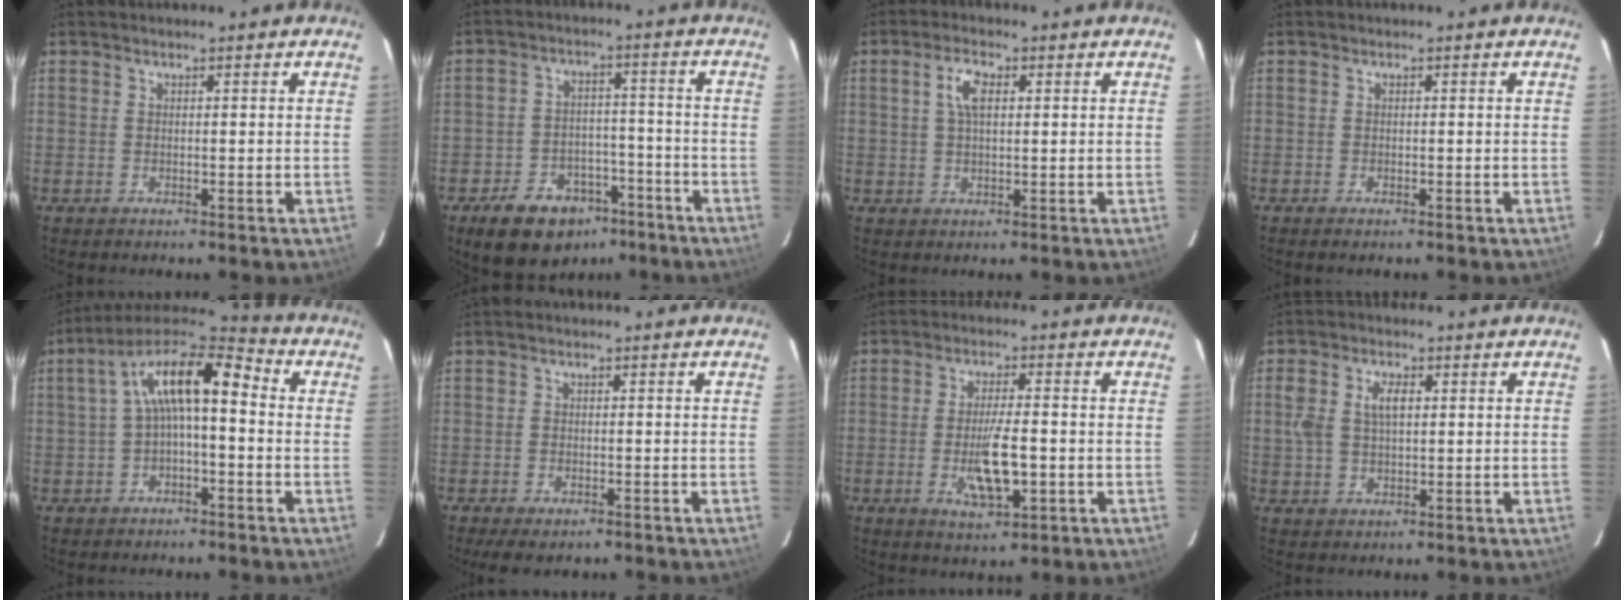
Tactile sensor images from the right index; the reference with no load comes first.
{"total": 13.1, "force": [-8.5, 8.4, 5.4], "torque": [-0.122, 0.023, -0.111]}
{"total": 4.2, "force": [1.2, 1.9, 3.5], "torque": [-0.069, 0.009, 0.022]}
{"total": 0.7, "force": [-0.6, 0.2, 0.3], "torque": [-0.008, -0.003, -0.012]}
{"total": 11.6, "force": [0.3, 4.4, 10.8], "torque": [-0.204, 0.032, -0.001]}
{"total": 4.2, "force": [-3.0, 1.8, 2.2], "torque": [-0.053, -0.014, -0.048]}
{"total": 8.1, "force": [-2.0, 2.3, 7.6], "torque": [-0.141, -0.011, -0.031]}
{"total": 5.1, "force": [1.1, 2.9, 4.1], "torque": [-0.082, 0.010, 0.022]}